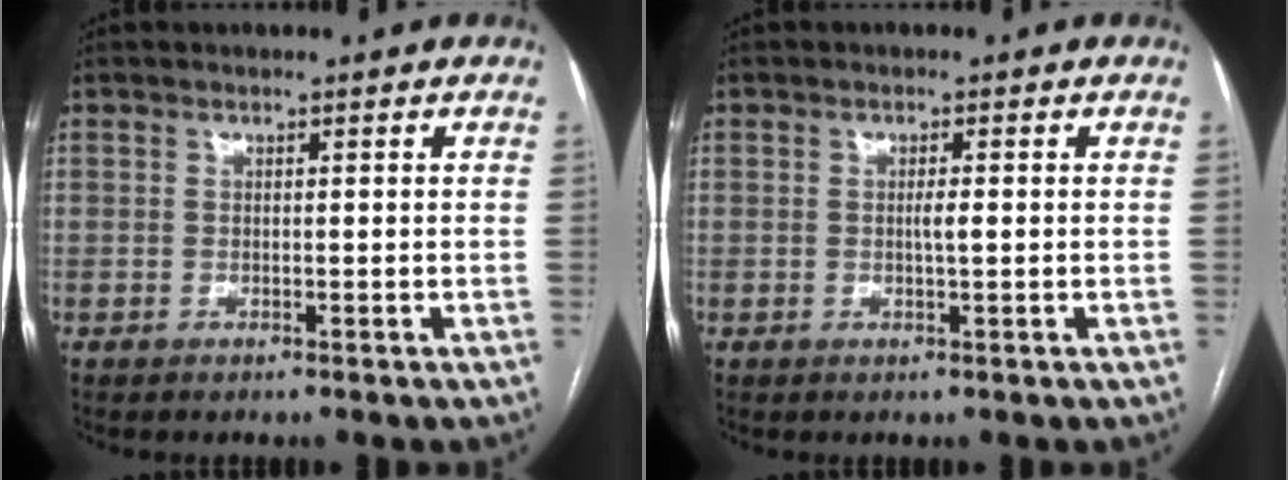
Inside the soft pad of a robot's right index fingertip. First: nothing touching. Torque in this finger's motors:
{"motor_torque": [0.00, 0.00, 0.00, 0.04]}